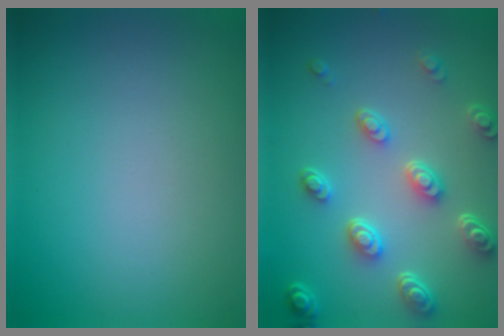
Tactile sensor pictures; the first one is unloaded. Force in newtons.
{"total": 5.0, "press": 3.7, "slide": 3.3}